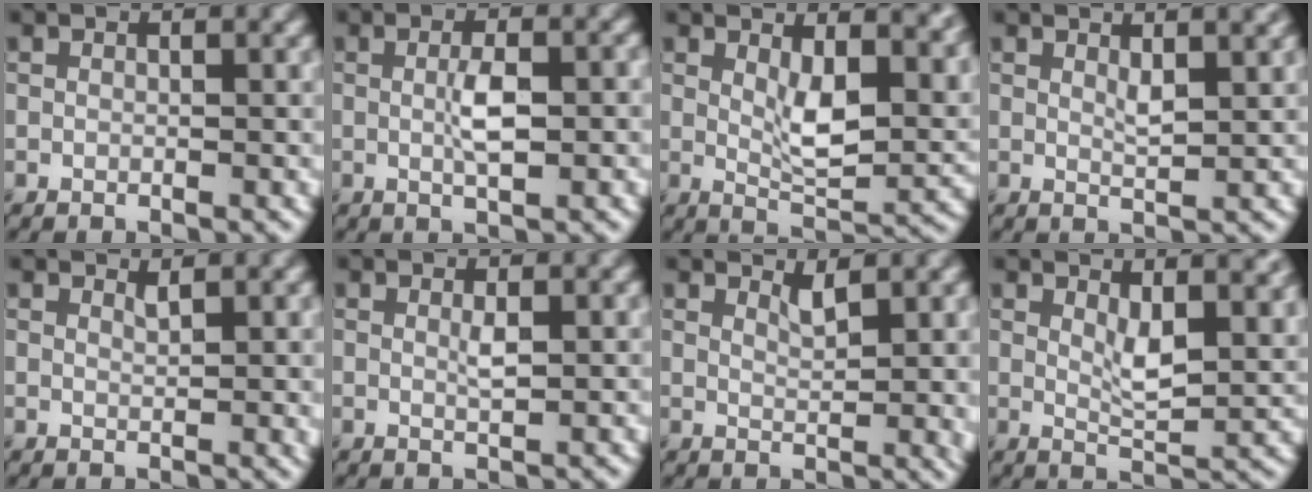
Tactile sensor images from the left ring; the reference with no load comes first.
{"total": 3.4, "force": [0.0, 0.8, 3.3], "torque": [-0.064, 0.001, 0.001]}
{"total": 7.2, "force": [2.4, 3.1, 6.1], "torque": [-0.102, -0.012, 0.041]}
{"total": 2.2, "force": [1.2, 0.5, 1.8], "torque": [-0.027, 0.001, 0.019]}
{"total": 1.3, "force": [1.0, 0.2, 0.8], "torque": [-0.011, -0.002, 0.016]}
{"total": 1.1, "force": [0.3, 0.1, 1.1], "torque": [-0.021, 0.000, 0.004]}
{"total": 2.2, "force": [1.4, 0.5, 1.6], "torque": [-0.023, -0.006, 0.026]}
{"total": 5.2, "force": [2.2, 1.9, 4.4], "torque": [-0.076, -0.006, 0.037]}